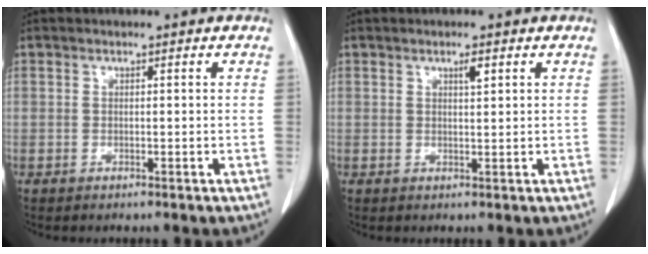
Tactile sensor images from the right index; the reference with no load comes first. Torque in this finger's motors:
{"motor_torque": [0.24, 0.06, 0.00, 0.01]}